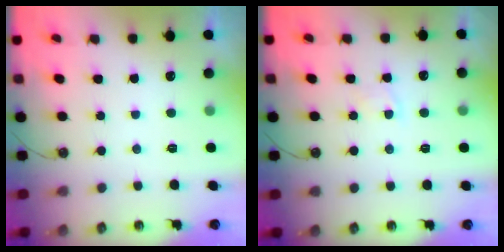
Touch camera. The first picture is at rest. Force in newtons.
{"total": 2.8, "press": 2.8, "slide": 0.4}